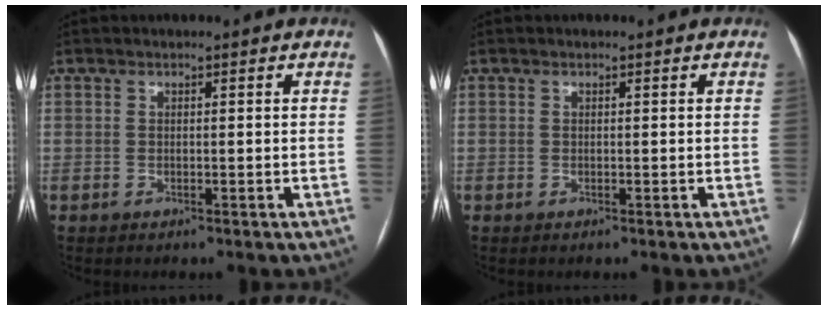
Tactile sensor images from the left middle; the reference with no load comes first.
{"total": 0.0}